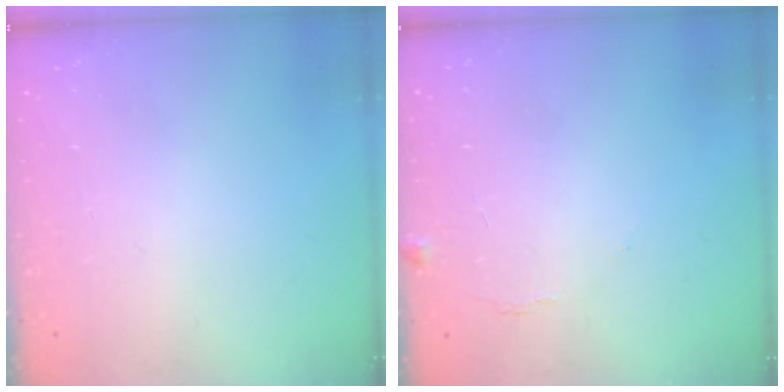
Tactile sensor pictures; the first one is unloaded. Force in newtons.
{"total": 6.5, "press": 6.5, "slide": 0.3}